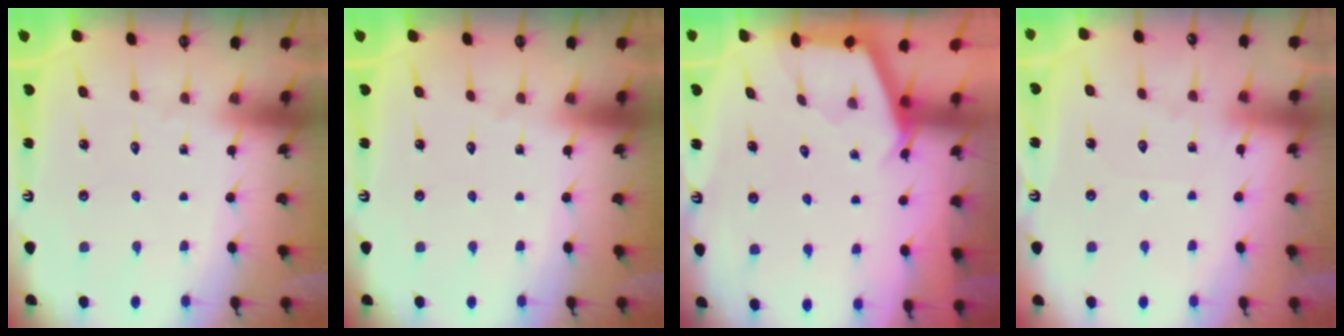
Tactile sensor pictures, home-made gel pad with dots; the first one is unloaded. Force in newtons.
{"total": 0.0}
{"total": 2.9, "press": 2.9, "slide": 0.4}
{"total": 3.5, "press": 3.5, "slide": 0.5}